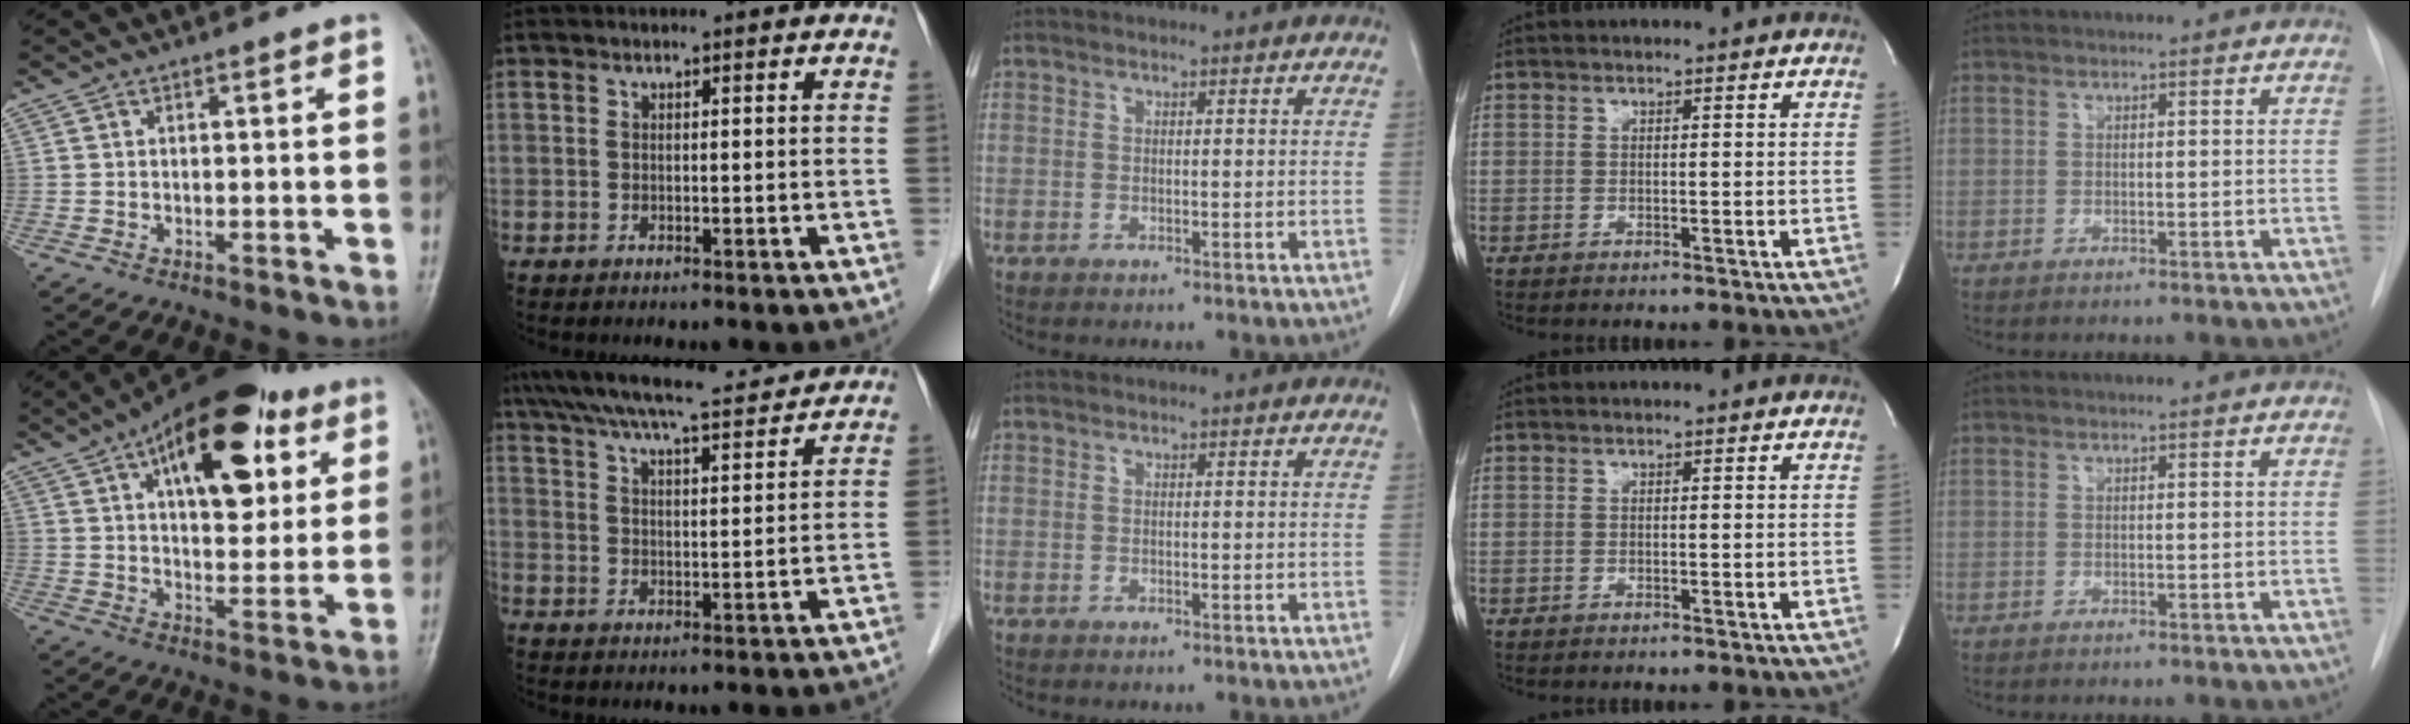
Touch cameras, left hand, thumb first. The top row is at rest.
{"thumb": {"total": 21.8, "force": [9.5, 10.8, 16.3], "torque": [-0.204, -0.015, 0.143]}, "index": {"total": 15.4, "force": [14.0, 1.8, 6.2], "torque": [-0.114, 0.030, 0.211]}}